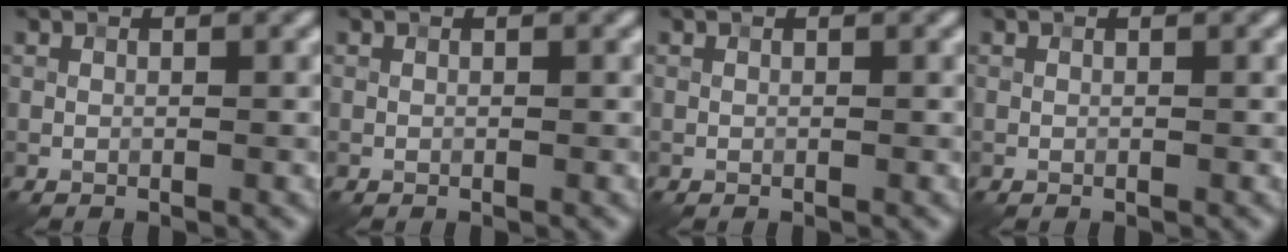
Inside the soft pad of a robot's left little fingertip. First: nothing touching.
{"total": 0.0}
{"total": 0.0}
{"total": 0.0}